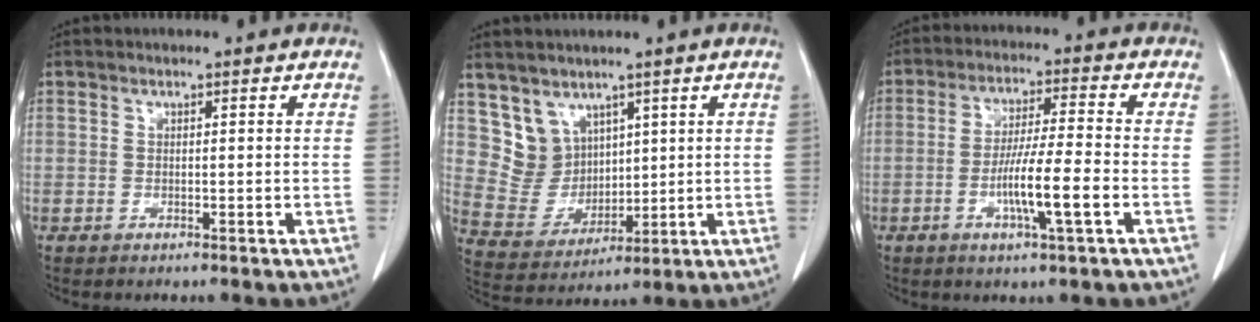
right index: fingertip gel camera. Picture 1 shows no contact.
{"total": 7.0, "force": [4.3, 5.5, 0.6], "torque": [-0.027, 0.017, 0.103]}
{"total": 9.1, "force": [-2.8, 0.0, 8.6], "torque": [-0.156, -0.006, -0.054]}